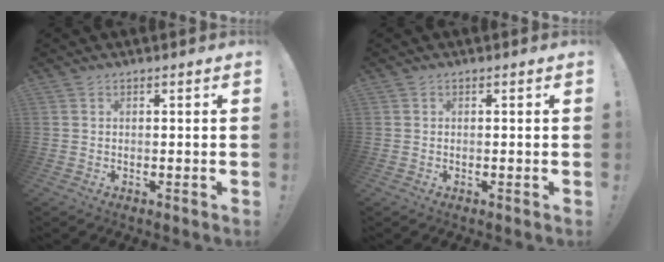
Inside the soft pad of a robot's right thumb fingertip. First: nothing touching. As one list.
[{"total": 0.0}]